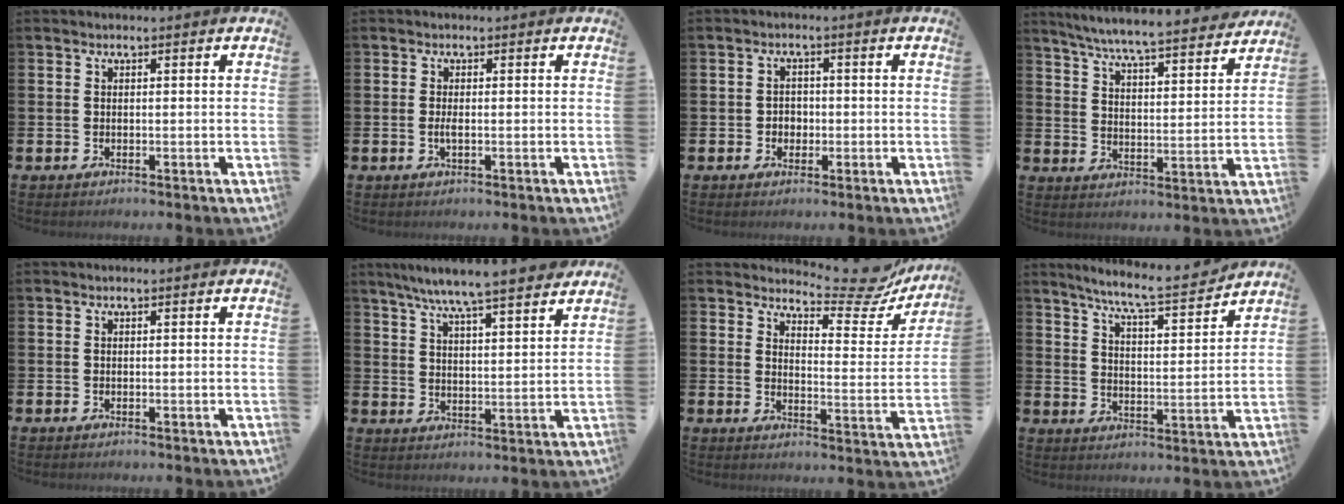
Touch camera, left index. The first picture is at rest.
{"total": 1.0, "force": [-0.2, 0.2, 1.0], "torque": [-0.020, 0.000, -0.003]}
{"total": 2.0, "force": [-0.3, 1.9, 0.6], "torque": [-0.004, 0.003, -0.013]}
{"total": 6.8, "force": [6.5, -0.1, 2.1], "torque": [-0.058, -0.053, 0.109]}
{"total": 0.0}
{"total": 8.1, "force": [7.6, 0.2, 2.8], "torque": [-0.073, -0.042, 0.135]}
{"total": 8.6, "force": [8.0, 1.7, 2.5], "torque": [-0.040, -0.063, 0.138]}
{"total": 7.7, "force": [7.1, 0.2, 3.0], "torque": [-0.076, -0.048, 0.120]}